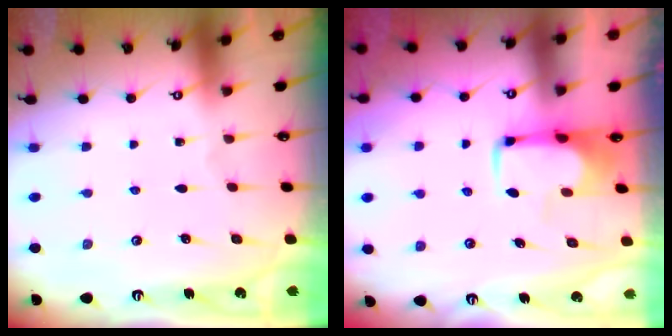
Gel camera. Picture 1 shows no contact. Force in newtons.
{"total": 1.7, "press": 1.7, "slide": 0.4}